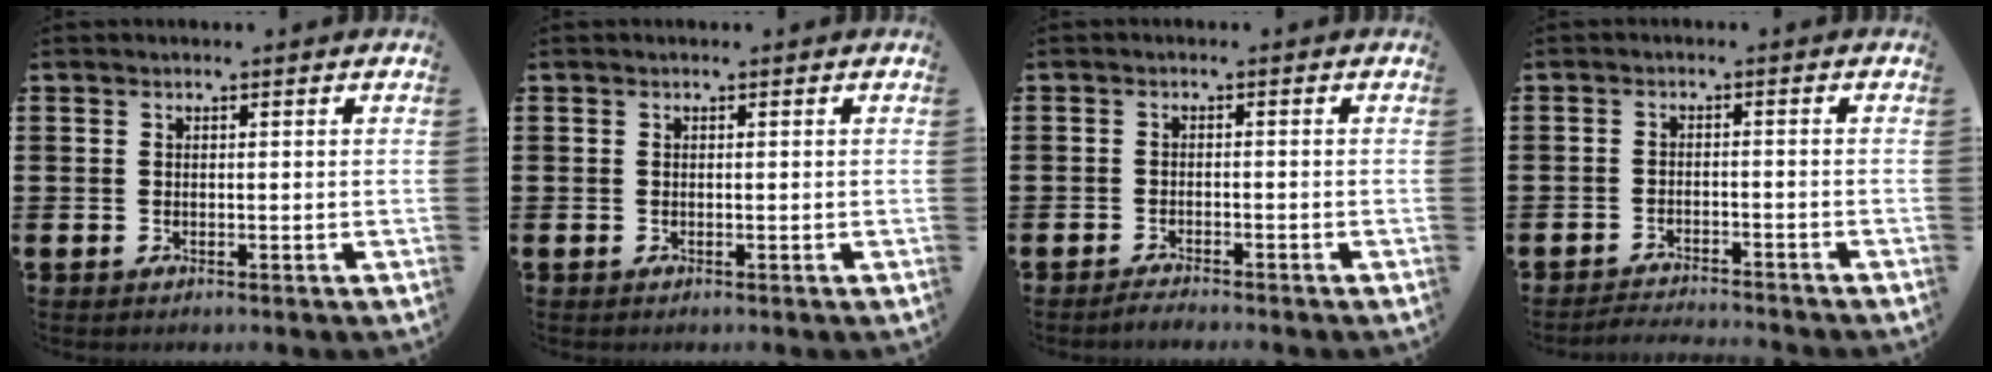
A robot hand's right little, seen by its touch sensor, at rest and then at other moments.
{"total": 0.0}
{"total": 1.3, "force": [-1.3, -0.1, 0.3], "torque": [-0.007, 0.000, -0.025]}
{"total": 2.1, "force": [-2.1, -0.2, 0.0], "torque": [-0.004, 0.004, -0.046]}